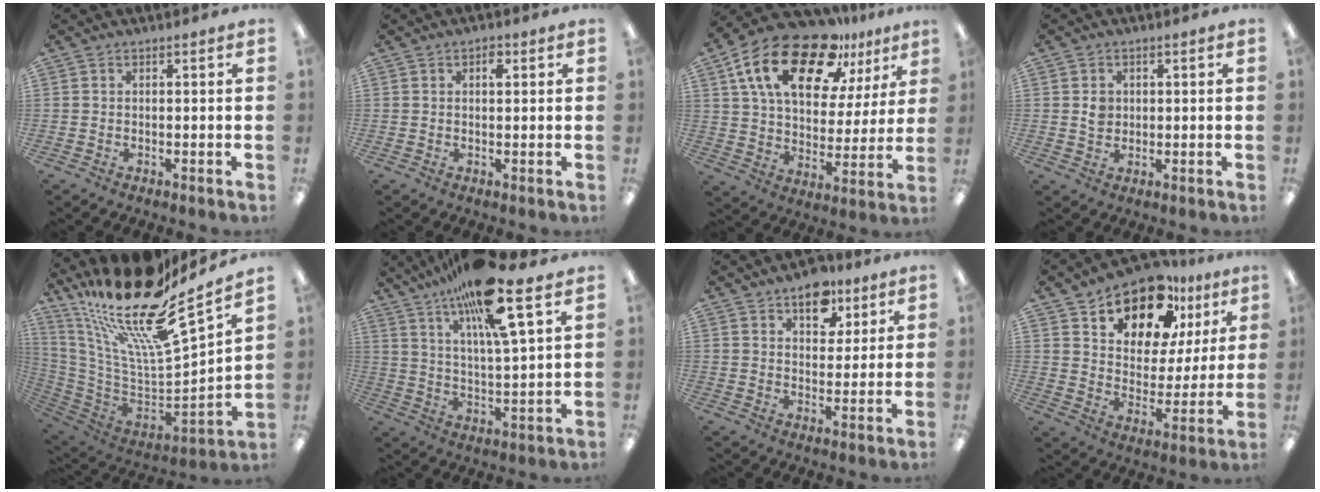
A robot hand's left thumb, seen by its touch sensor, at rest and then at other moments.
{"total": 2.3, "force": [1.2, 1.3, 1.4], "torque": [-0.014, -0.002, 0.017]}
{"total": 22.4, "force": [14.0, 10.5, 13.9], "torque": [-0.240, -0.067, 0.244]}
{"total": 3.3, "force": [0.9, 2.9, 1.2], "torque": [-0.012, -0.002, 0.012]}
{"total": 23.7, "force": [15.2, 7.0, 16.7], "torque": [-0.288, -0.125, 0.254]}
{"total": 18.0, "force": [12.4, 3.7, 12.5], "torque": [-0.212, -0.061, 0.198]}
{"total": 9.5, "force": [6.3, 5.8, 4.2], "torque": [-0.038, -0.032, 0.107]}
{"total": 15.5, "force": [11.9, 7.9, 6.1], "torque": [-0.102, -0.080, 0.213]}